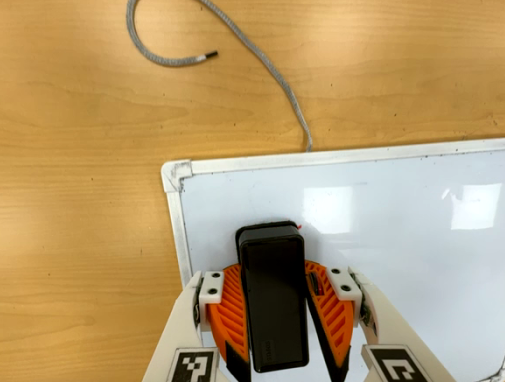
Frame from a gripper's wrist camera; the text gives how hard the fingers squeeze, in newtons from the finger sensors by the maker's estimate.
{"total": 14.4, "left": 15.0, "right": 13.8}